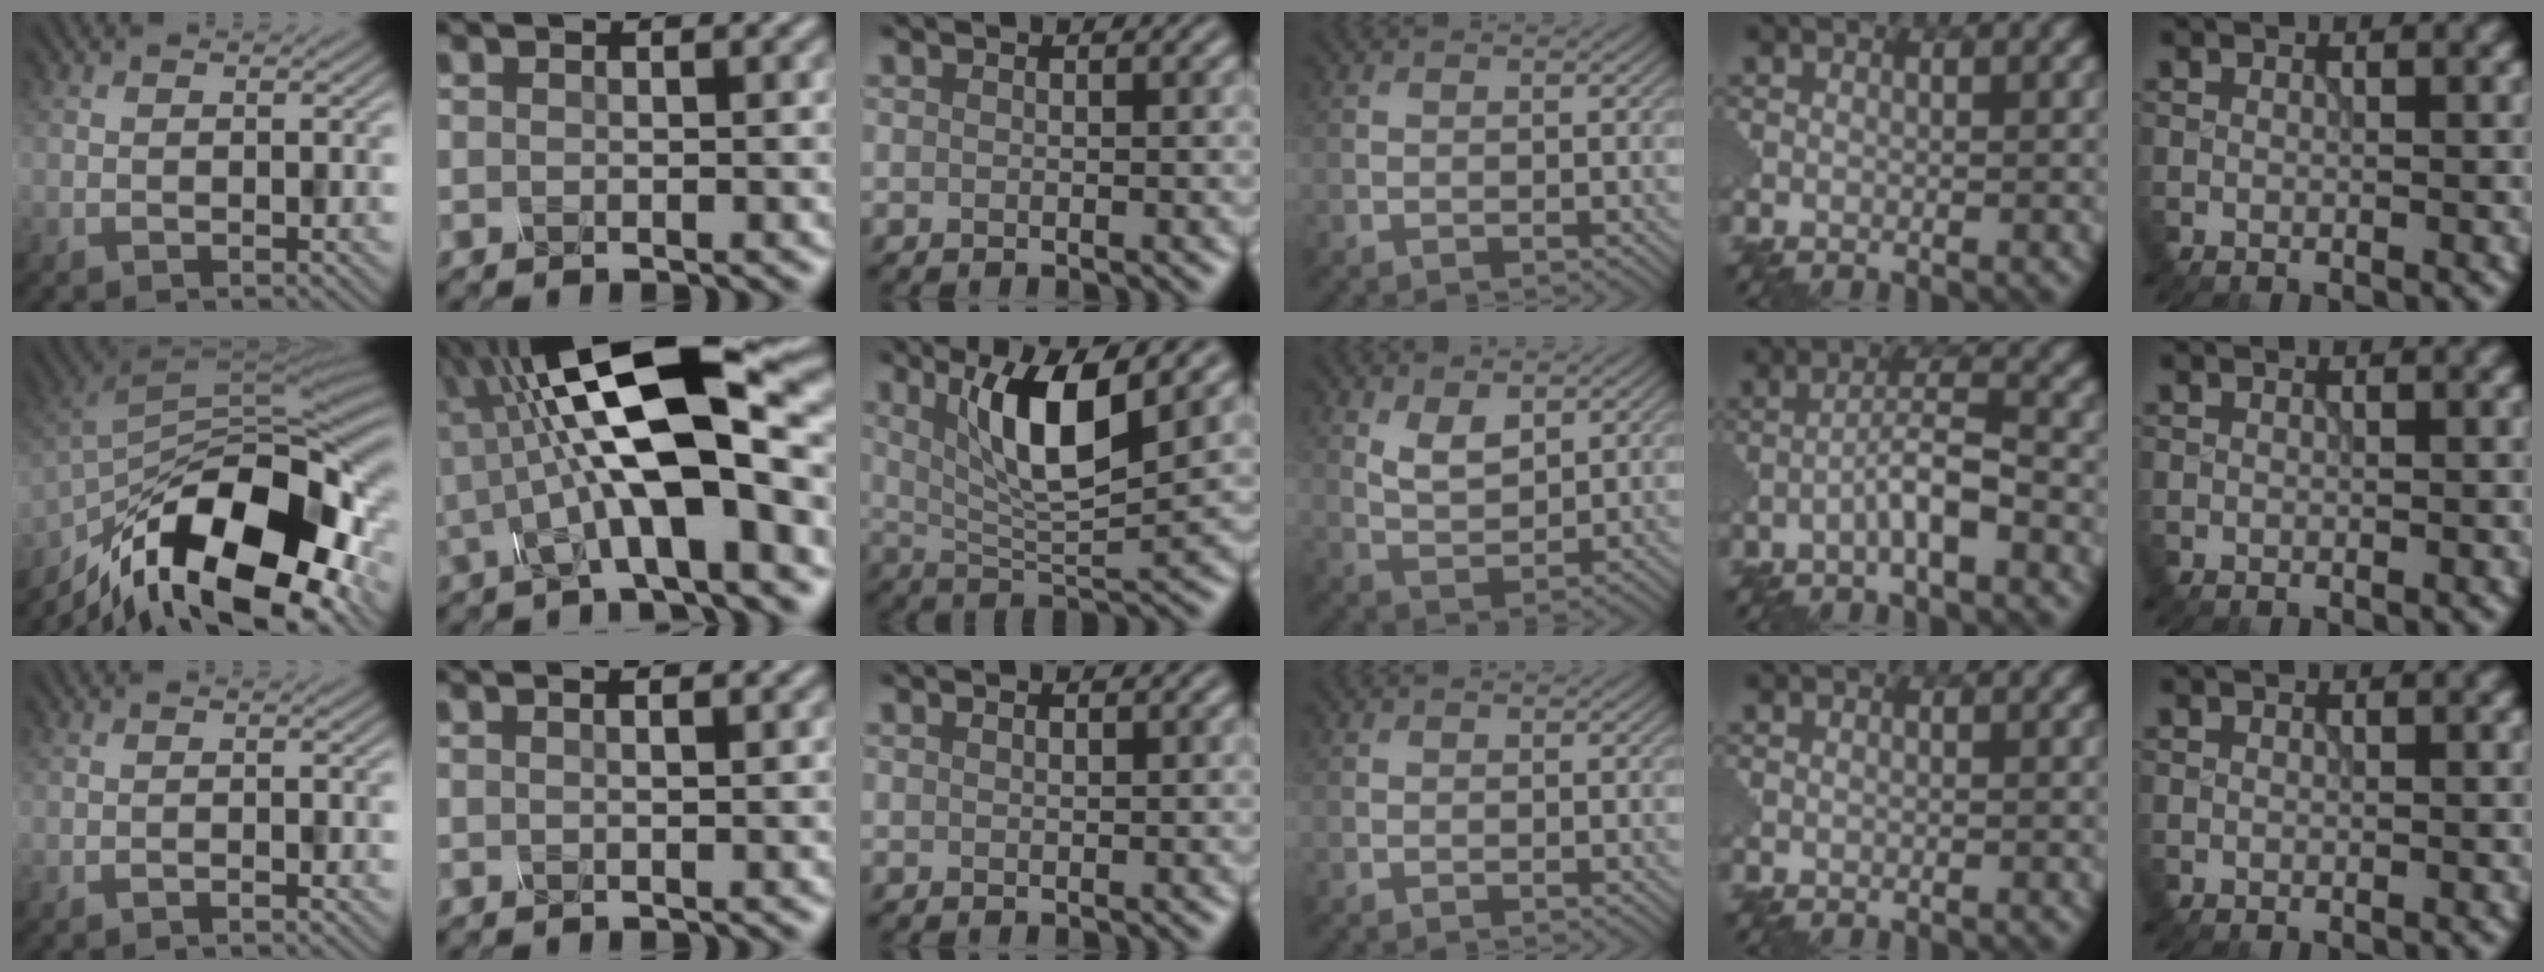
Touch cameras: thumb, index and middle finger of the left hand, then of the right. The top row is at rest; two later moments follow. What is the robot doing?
{"motion": "assemble", "object": "glue stick"}